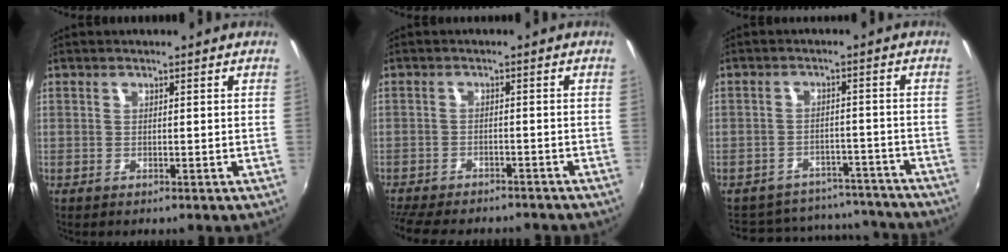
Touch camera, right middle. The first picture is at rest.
{"total": 11.5, "force": [-10.0, 3.0, 4.8], "torque": [-0.116, -0.025, -0.152]}
{"total": 15.5, "force": [-13.4, 7.0, 3.7], "torque": [-0.087, 0.049, -0.157]}